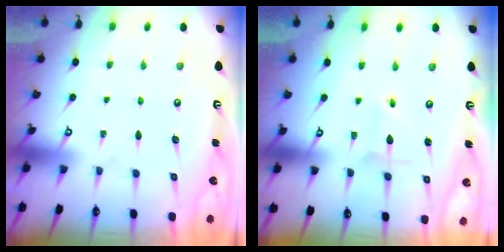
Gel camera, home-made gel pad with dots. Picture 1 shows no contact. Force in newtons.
{"total": 1.9, "press": 1.9, "slide": 0.1}